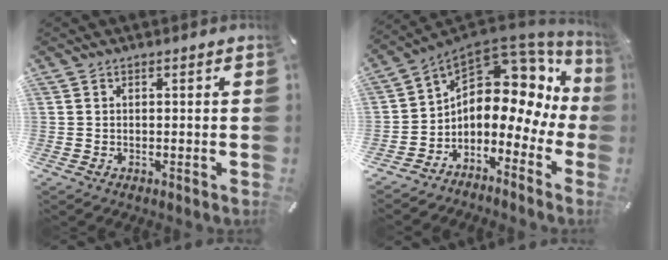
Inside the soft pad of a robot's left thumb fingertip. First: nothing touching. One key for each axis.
{"total": 10.8, "fx": 3.6, "fy": 8.0, "fz": 6.3, "tx": -0.091, "ty": -0.053, "tz": 0.056}